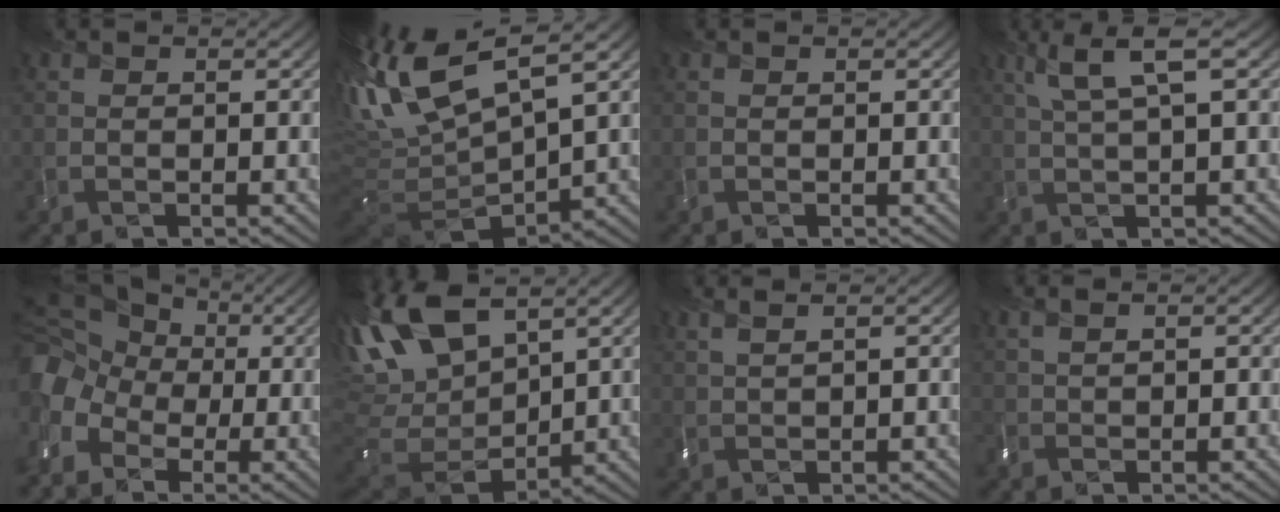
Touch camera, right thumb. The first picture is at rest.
{"total": 15.9, "force": [5.2, 6.5, 13.6], "torque": [-0.317, 0.004, 0.114]}
{"total": 0.0}
{"total": 5.2, "force": [2.0, 0.6, 4.8], "torque": [-0.094, 0.014, 0.043]}
{"total": 11.8, "force": [-2.3, 9.6, 6.5], "torque": [-0.171, -0.010, -0.057]}
{"total": 16.3, "force": [7.2, 8.2, 12.1], "torque": [-0.287, 0.035, 0.130]}
{"total": 3.3, "force": [2.2, 1.0, 2.1], "torque": [-0.030, 0.017, 0.023]}
{"total": 1.4, "force": [1.0, 0.2, 0.9], "torque": [-0.026, 0.008, 0.019]}